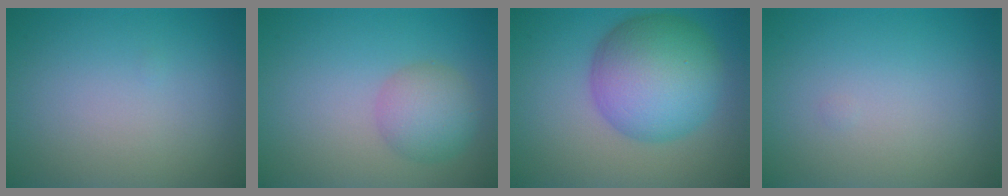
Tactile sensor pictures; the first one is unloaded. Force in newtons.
{"total": 3.4, "press": 3.4, "slide": 0.1}
{"total": 9.1, "press": 9.1, "slide": 0.2}
{"total": 0.0}